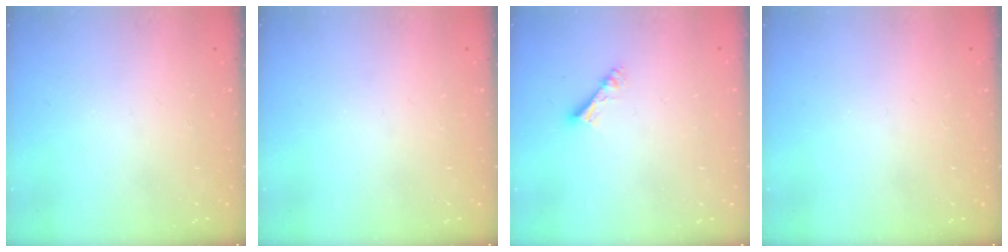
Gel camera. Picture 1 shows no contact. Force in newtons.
{"total": 0.0}
{"total": 3.7, "press": 3.7, "slide": 0.5}
{"total": 0.0}